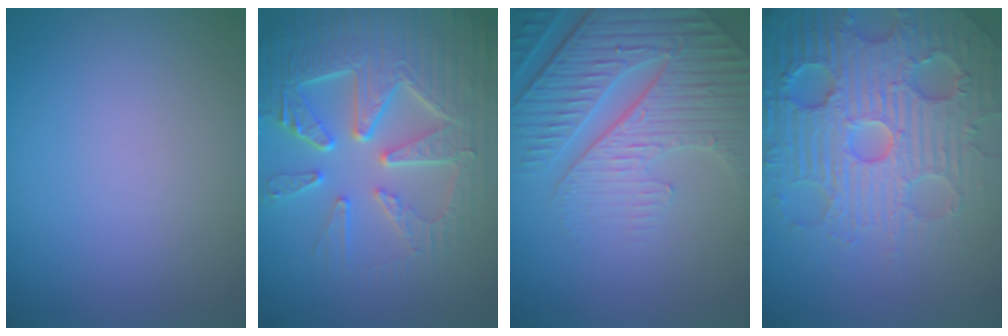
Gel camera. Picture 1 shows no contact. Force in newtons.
{"total": 9.1, "press": 6.5, "slide": 6.3}
{"total": 7.8, "press": 5.7, "slide": 5.3}
{"total": 7.9, "press": 7.7, "slide": 1.6}